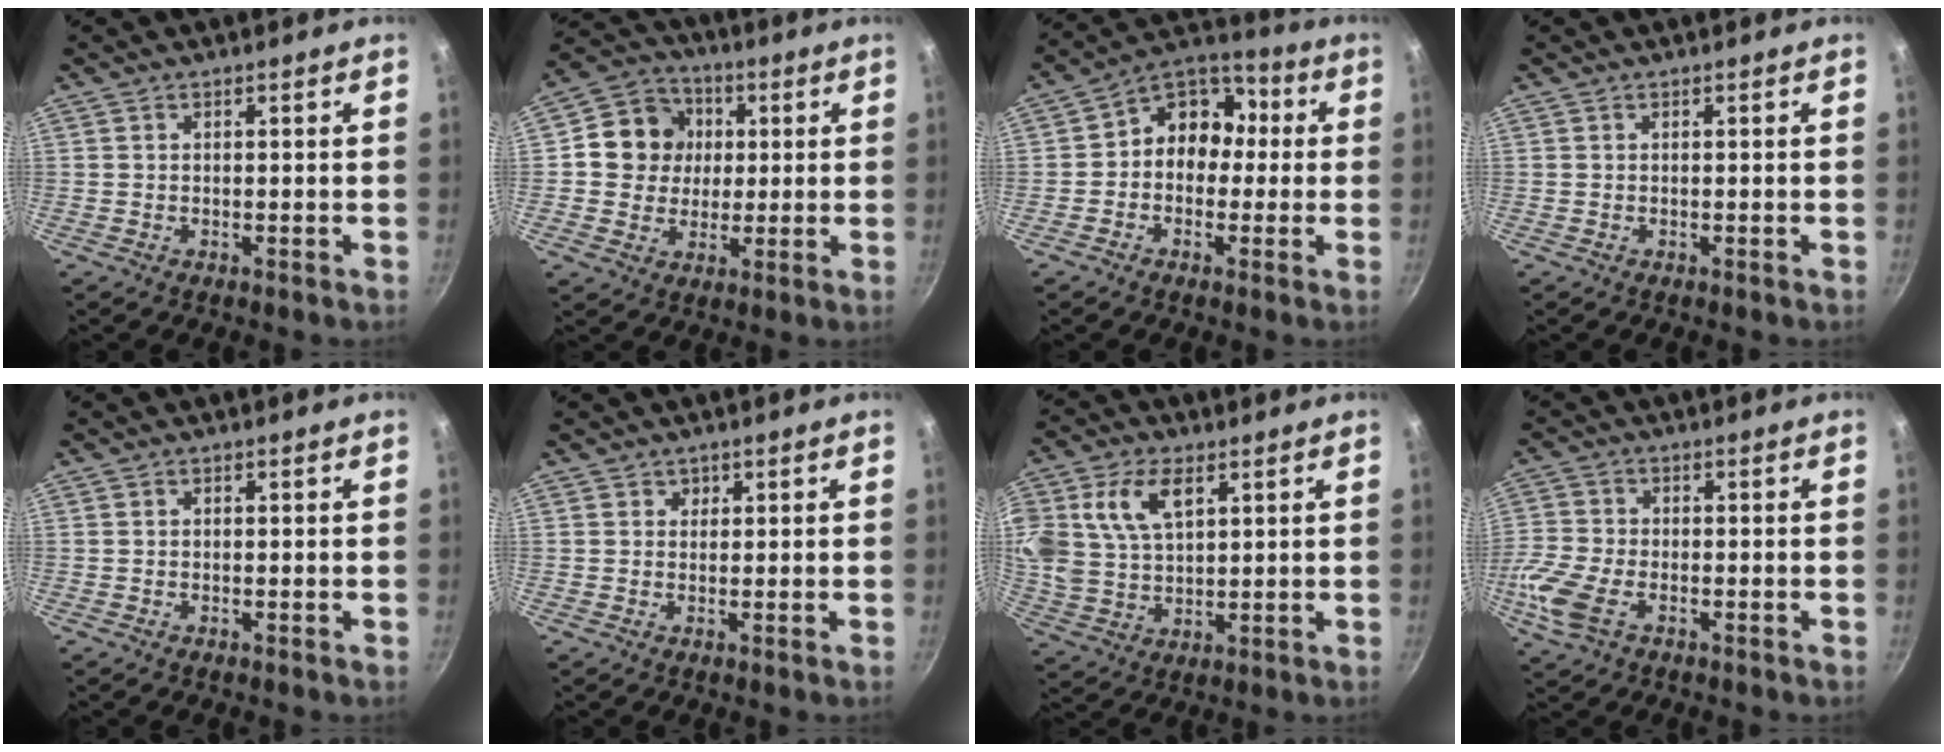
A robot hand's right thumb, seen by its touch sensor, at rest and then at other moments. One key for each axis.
{"total": 11.2, "fx": 1.8, "fy": 10.3, "fz": 4.2, "tx": -0.039, "ty": 0.013, "tz": 0.019}
{"total": 11.1, "fx": 0.0, "fy": 9.2, "fz": 6.3, "tx": -0.042, "ty": 0.039, "tz": -0.026}
{"total": 0.0}
{"total": 0.5, "fx": 0.0, "fy": 0.5, "fz": 0.2, "tx": -0.003, "ty": 0.004, "tz": 0.000}
{"total": 1.3, "fx": 0.6, "fy": 1.2, "fz": 0.1, "tx": 0.011, "ty": -0.003, "tz": 0.006}
{"total": 13.5, "fx": 4.9, "fy": 8.5, "fz": 9.2, "tx": -0.175, "ty": -0.004, "tz": 0.098}
{"total": 9.1, "fx": -3.4, "fy": 5.3, "fz": 6.5, "tx": -0.154, "ty": 0.006, "tz": -0.079}